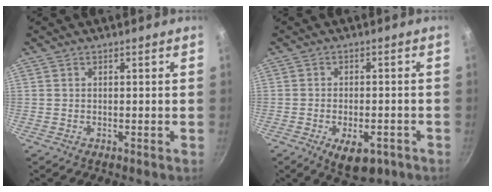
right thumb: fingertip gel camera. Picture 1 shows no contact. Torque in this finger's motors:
{"motor_torque": [-0.11, 0.42, 0.22, 0.52, 0.16]}